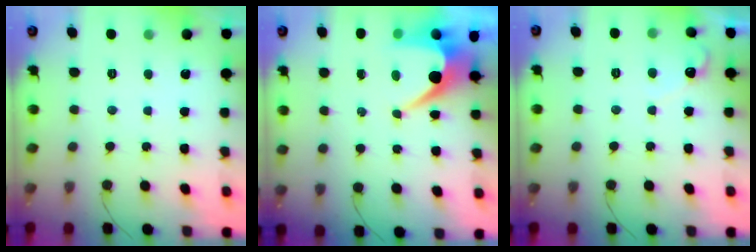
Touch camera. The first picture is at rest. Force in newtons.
{"total": 8.4, "press": 8.4, "slide": 0.5}
{"total": 4.1, "press": 4.1, "slide": 0.3}